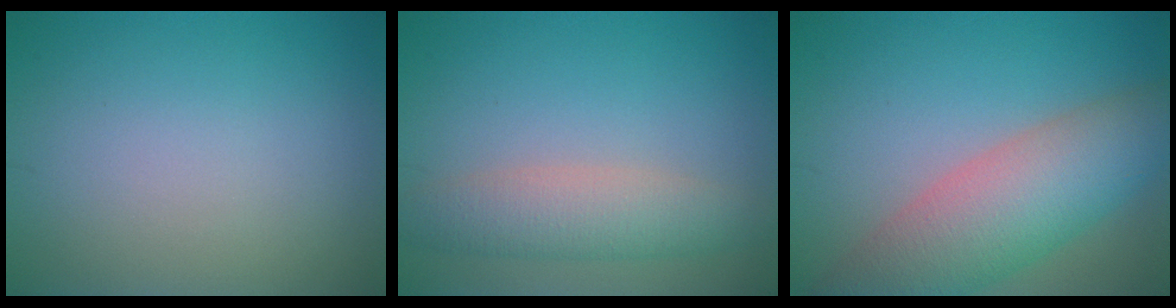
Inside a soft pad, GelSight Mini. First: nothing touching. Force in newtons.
{"total": 4.1, "press": 4.1, "slide": 0.3}
{"total": 8.2, "press": 8.2, "slide": 0.2}